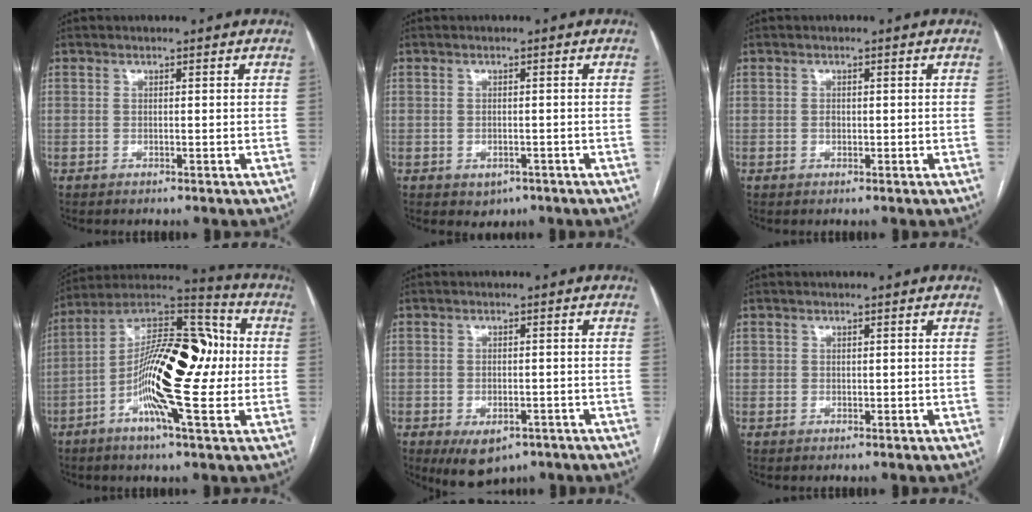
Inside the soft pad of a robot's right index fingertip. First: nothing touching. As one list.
[{"total": 2.2, "force": [-1.1, 1.6, 1.0], "torque": [-0.012, 0.001, -0.004]}, {"total": 0.9, "force": [0.0, 0.7, 0.5], "torque": [-0.011, 0.001, -0.001]}, {"total": 19.1, "force": [-2.1, 4.8, 18.3], "torque": [-0.319, 0.030, -0.041]}, {"total": 6.1, "force": [-3.7, 3.5, 3.5], "torque": [-0.056, -0.006, -0.045]}, {"total": 0.6, "force": [0.2, 0.6, 0.1], "torque": [0.007, 0.003, 0.001]}]